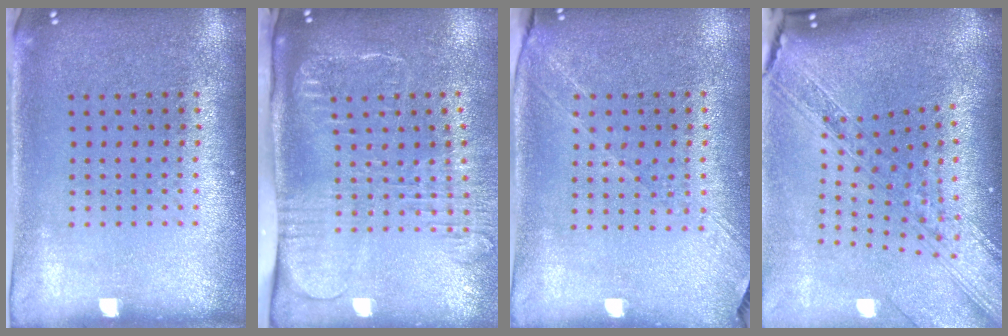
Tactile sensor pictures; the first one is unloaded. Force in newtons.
{"total": 2.7, "press": 2.1, "slide": 1.7}
{"total": 1.4, "press": 1.3, "slide": 0.6}
{"total": 3.0, "press": 2.3, "slide": 1.9}